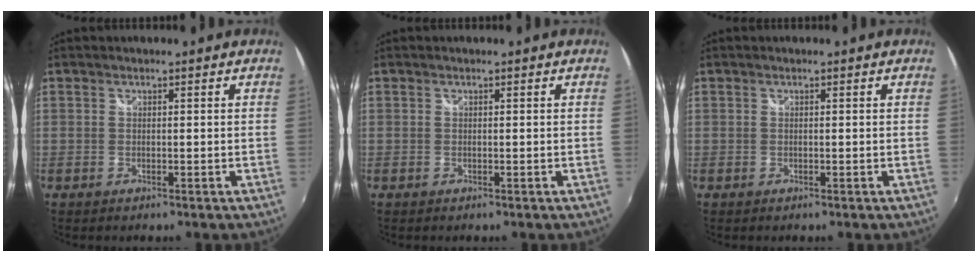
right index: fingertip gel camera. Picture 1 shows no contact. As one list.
[{"total": 0.0}, {"total": 0.0}]